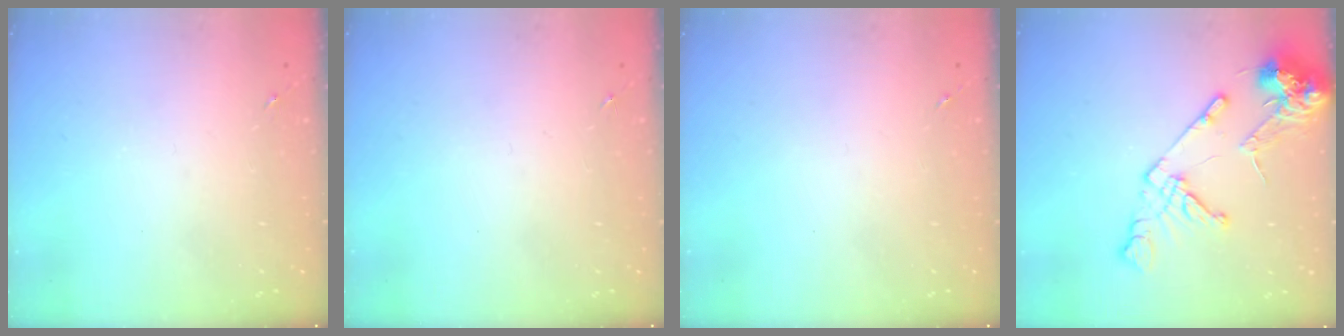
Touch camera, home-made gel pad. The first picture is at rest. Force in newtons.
{"total": 0.0}
{"total": 0.0}
{"total": 15.3, "press": 15.2, "slide": 2.0}